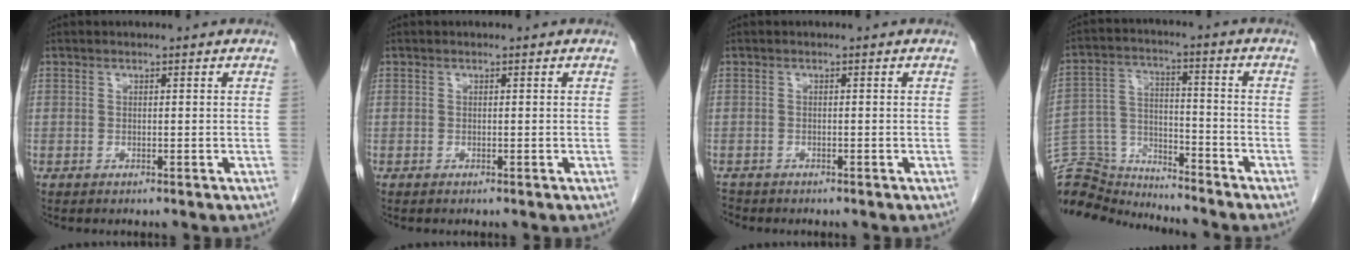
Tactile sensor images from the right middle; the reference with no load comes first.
{"total": 0.0}
{"total": 1.5, "force": [-1.4, 0.6, 0.1], "torque": [-0.005, -0.003, -0.022]}
{"total": 12.5, "force": [-12.4, 1.6, 0.1], "torque": [-0.010, 0.038, -0.223]}